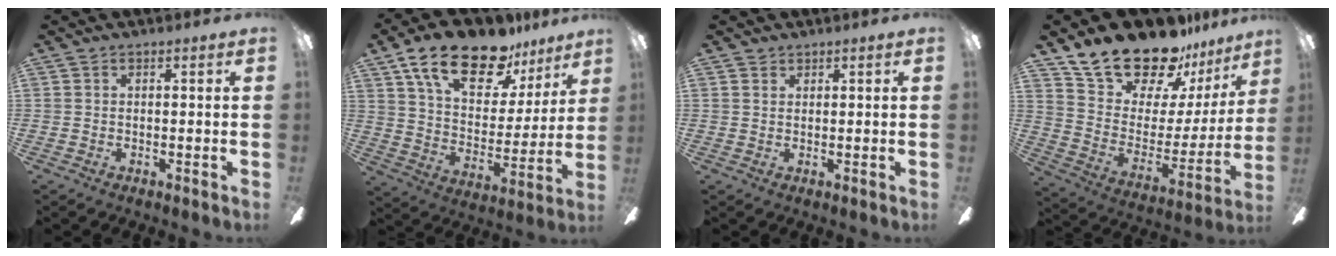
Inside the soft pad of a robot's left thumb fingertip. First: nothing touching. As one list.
[{"total": 20.5, "force": [14.2, 9.2, 11.5], "torque": [-0.193, -0.085, 0.247]}, {"total": 1.1, "force": [0.9, 0.5, 0.1], "torque": [-0.002, 0.000, 0.018]}, {"total": 22.0, "force": [18.9, 8.6, 7.3], "torque": [-0.140, -0.139, 0.344]}]